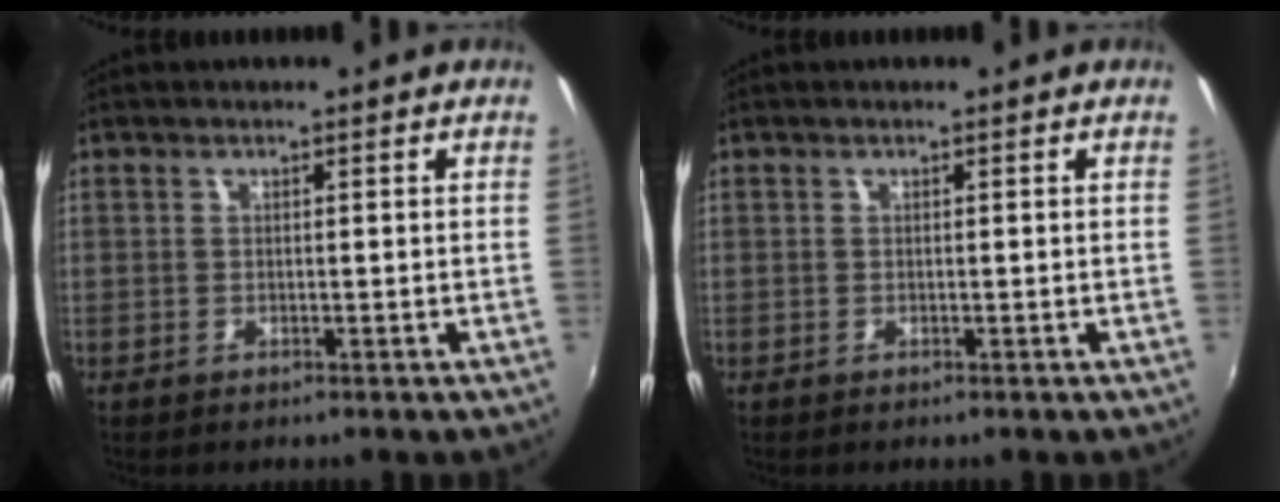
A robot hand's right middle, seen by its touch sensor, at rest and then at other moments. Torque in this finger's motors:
{"motor_torque": [0.21, -0.11, 0.11, 0.01]}